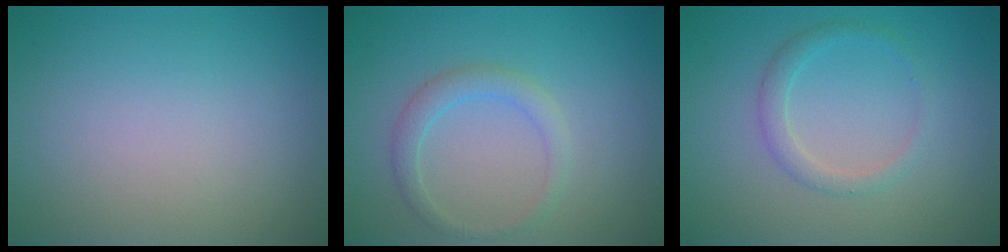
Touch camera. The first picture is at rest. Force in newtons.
{"total": 1.9, "press": 1.9, "slide": 0.1}
{"total": 1.7, "press": 1.7, "slide": 0.0}